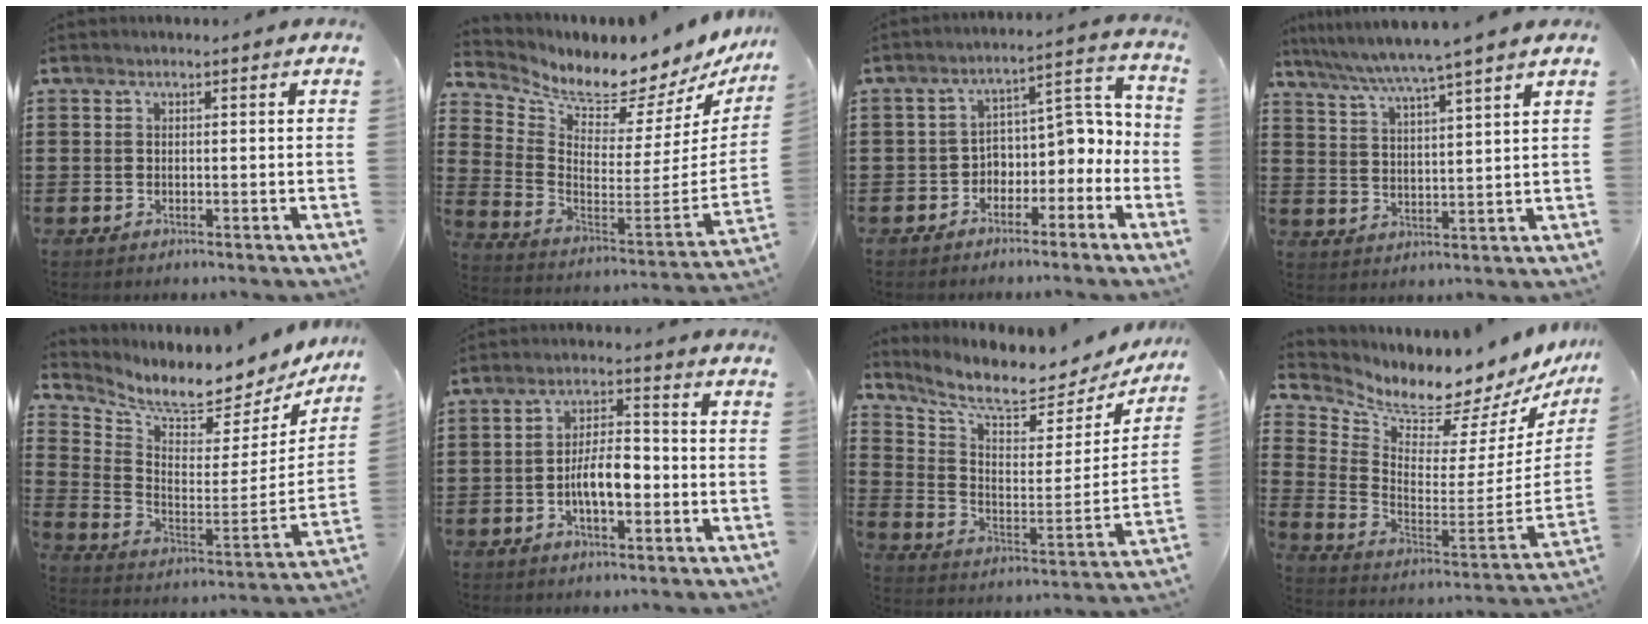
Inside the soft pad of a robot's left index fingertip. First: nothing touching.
{"total": 4.9, "force": [4.7, 0.2, 1.3], "torque": [-0.043, -0.072, 0.069]}
{"total": 3.7, "force": [-2.4, 2.6, 0.9], "torque": [-0.028, -0.005, -0.058]}
{"total": 5.5, "force": [4.8, -1.3, 2.5], "torque": [-0.067, -0.031, 0.078]}
{"total": 5.8, "force": [5.2, 0.8, 2.4], "torque": [-0.061, -0.063, 0.079]}
{"total": 6.6, "force": [-1.9, 2.7, 5.7], "torque": [-0.105, 0.004, -0.041]}
{"total": 7.8, "force": [6.6, 1.9, 3.6], "torque": [-0.103, -0.045, 0.112]}
{"total": 5.3, "force": [5.2, 0.3, 1.1], "torque": [-0.052, -0.069, 0.081]}